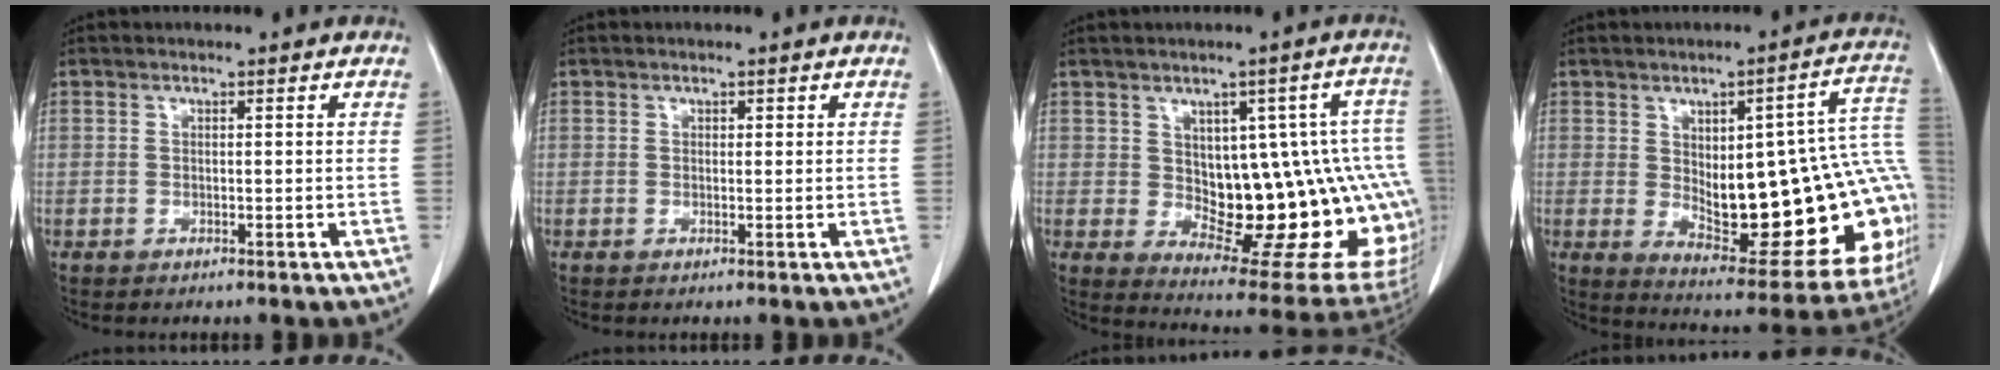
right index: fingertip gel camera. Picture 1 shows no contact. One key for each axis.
{"total": 0.7, "fx": 0.3, "fy": 0.4, "fz": 0.4, "tx": -0.003, "ty": -0.001, "tz": 0.003}
{"total": 19.7, "fx": -0.8, "fy": 7.4, "fz": 18.2, "tx": -0.155, "ty": 0.023, "tz": 0.016}
{"total": 26.3, "fx": -0.9, "fy": 8.3, "fz": 25.0, "tx": -0.248, "ty": 0.022, "tz": 0.014}